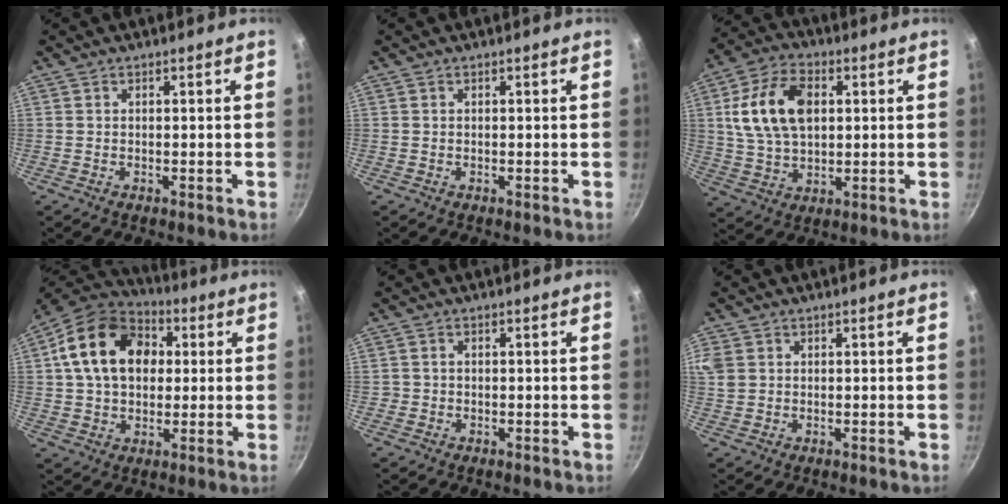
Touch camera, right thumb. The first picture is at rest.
{"total": 0.0}
{"total": 14.5, "force": [3.0, 9.3, 10.8], "torque": [-0.184, 0.005, 0.051]}
{"total": 18.3, "force": [3.9, 13.2, 12.0], "torque": [-0.186, 0.023, 0.053]}
{"total": 0.9, "force": [-0.1, 0.8, 0.2], "torque": [-0.001, 0.002, -0.004]}
{"total": 5.0, "force": [1.5, 4.0, 2.5], "torque": [-0.050, 0.006, 0.033]}